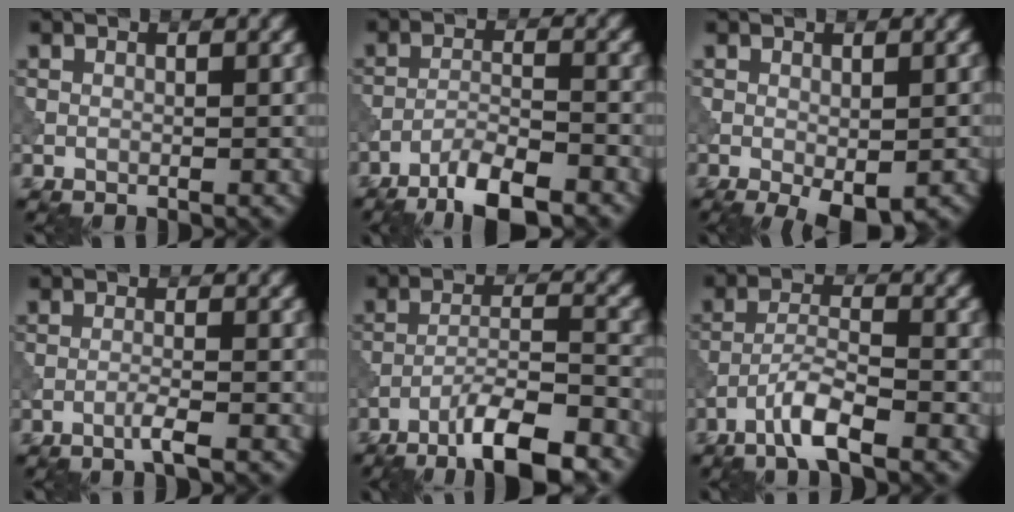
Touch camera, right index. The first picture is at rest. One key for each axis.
{"total": 5.6, "fx": -4.3, "fy": 1.0, "fz": 3.4, "tx": -0.062, "ty": 0.001, "tz": -0.081}
{"total": 3.7, "fx": -1.5, "fy": 1.5, "fz": 3.0, "tx": -0.044, "ty": -0.010, "tz": -0.017}
{"total": 1.7, "fx": -0.9, "fy": 0.1, "fz": 1.4, "tx": -0.020, "ty": 0.009, "tz": -0.027}
{"total": 8.0, "fx": -5.6, "fy": 1.4, "fz": 5.6, "tx": -0.091, "ty": 0.007, "tz": -0.099}
{"total": 3.8, "fx": -2.5, "fy": 0.5, "fz": 2.9, "tx": -0.057, "ty": 0.009, "tz": -0.059}